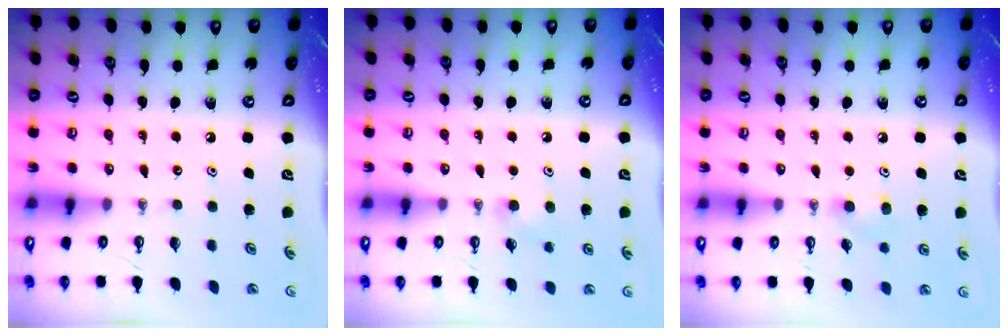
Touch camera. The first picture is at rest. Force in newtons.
{"total": 4.8, "press": 4.2, "slide": 2.3}
{"total": 5.2, "press": 5.0, "slide": 1.3}